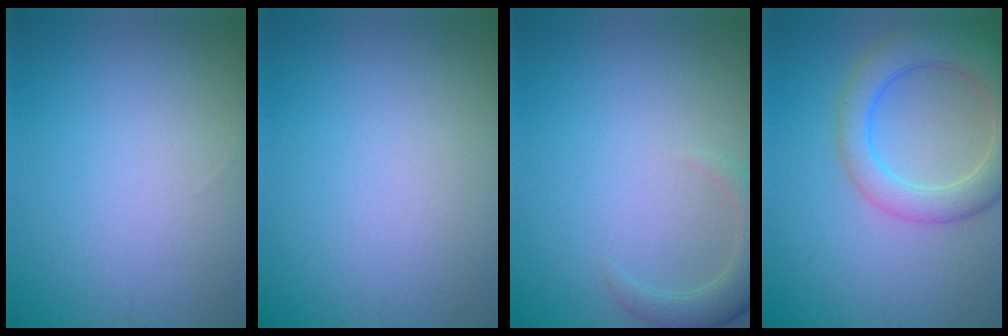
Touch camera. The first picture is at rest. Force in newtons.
{"total": 0.0}
{"total": 2.7, "press": 2.6, "slide": 0.5}
{"total": 6.1, "press": 6.1, "slide": 0.4}